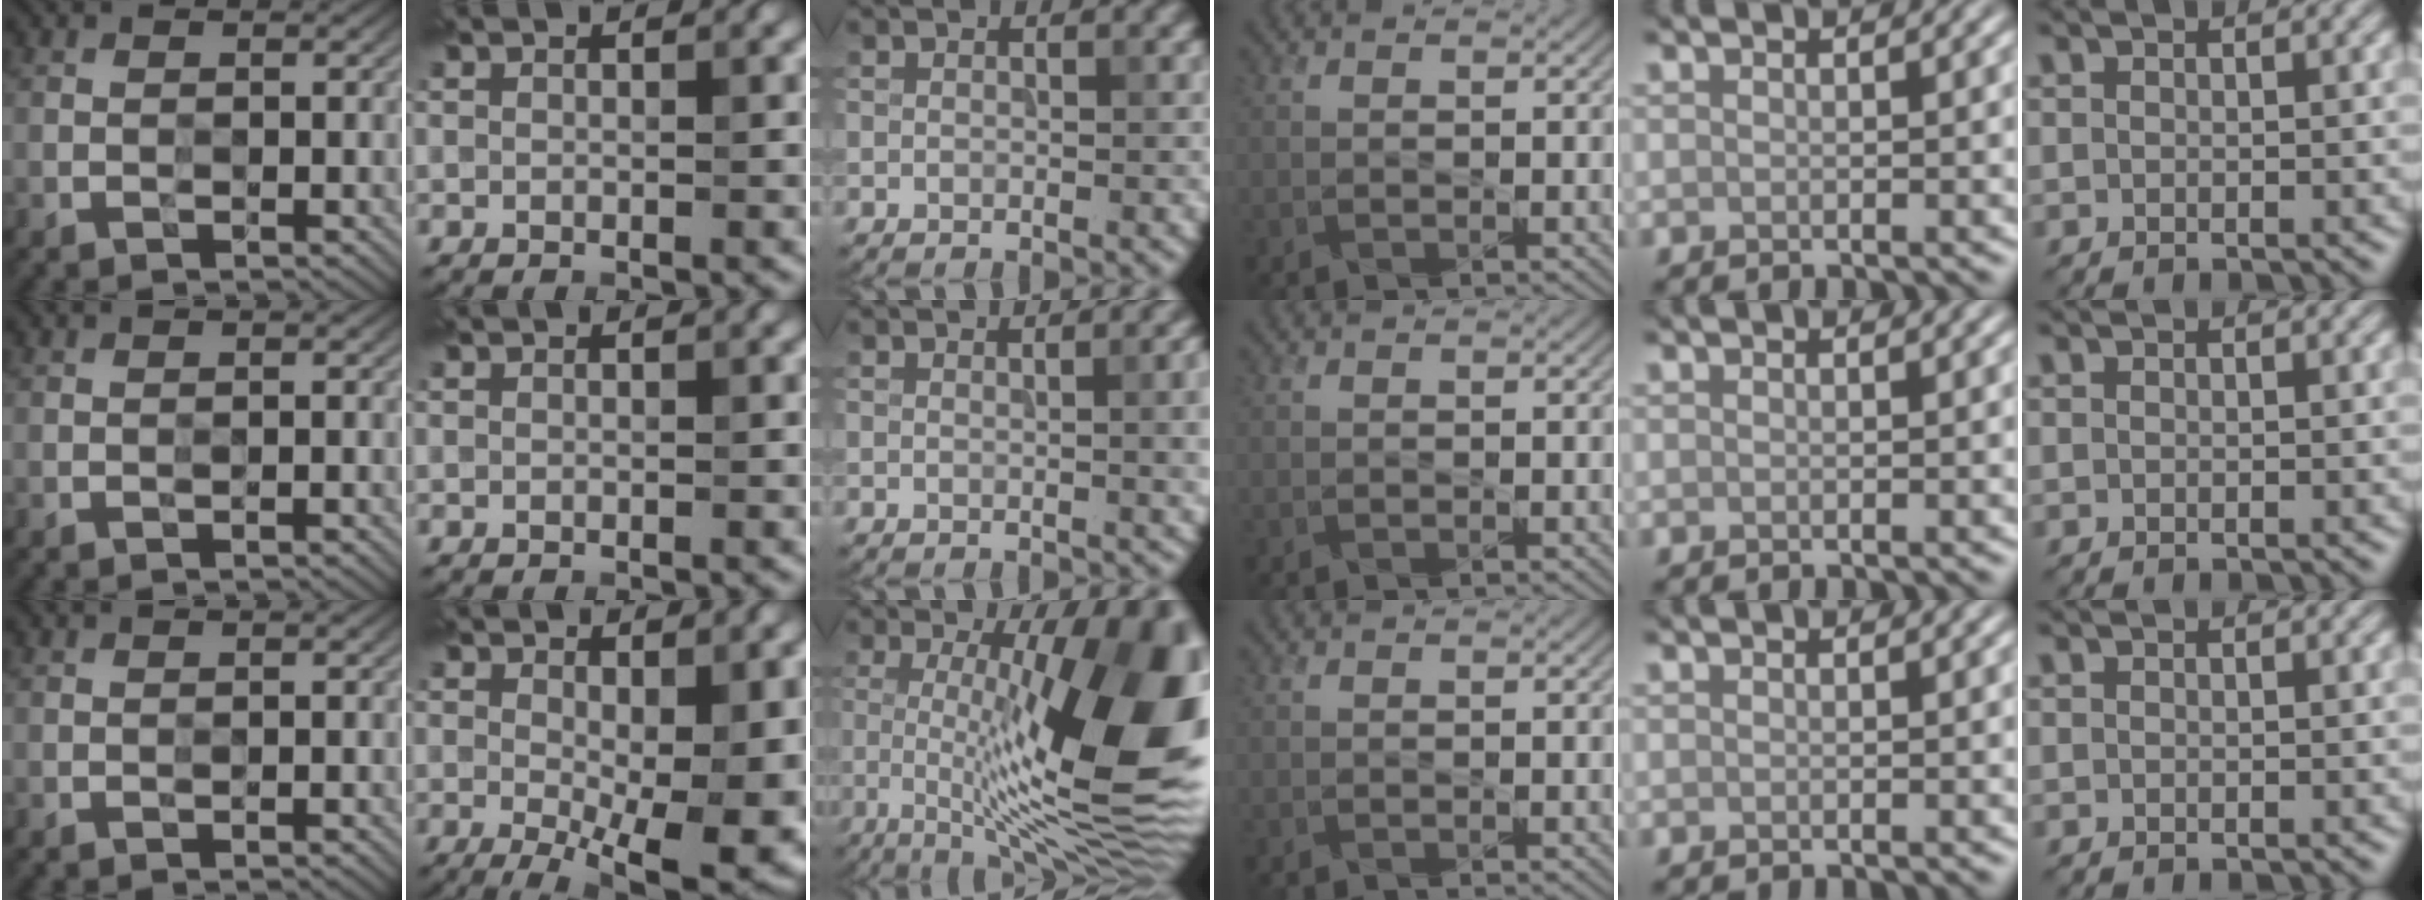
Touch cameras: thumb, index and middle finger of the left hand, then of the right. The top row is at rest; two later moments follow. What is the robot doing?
{"motion": "press", "object": "grip strengthener"}